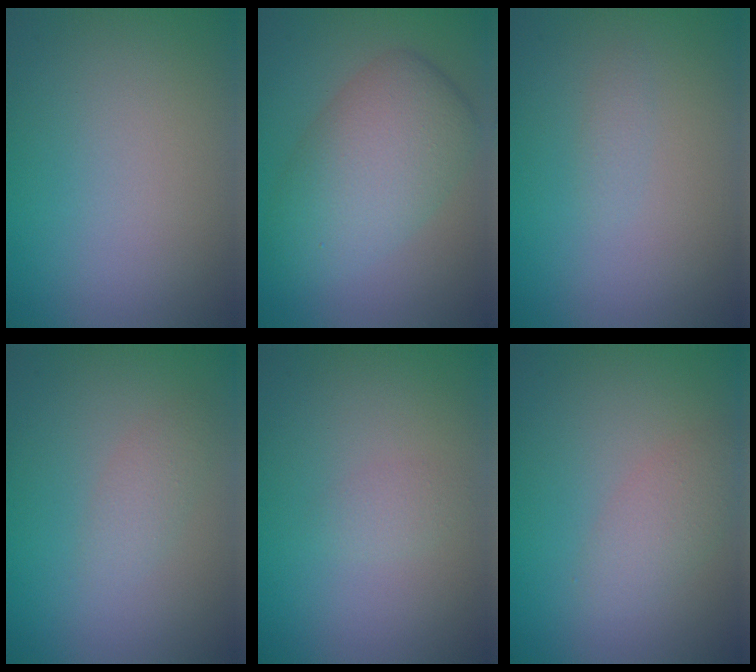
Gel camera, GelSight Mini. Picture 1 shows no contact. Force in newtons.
{"total": 6.4, "press": 6.4, "slide": 0.4}
{"total": 0.6, "press": 0.6, "slide": 0.0}
{"total": 1.4, "press": 1.4, "slide": 0.1}
{"total": 1.0, "press": 1.0, "slide": 0.1}
{"total": 2.2, "press": 2.2, "slide": 0.1}